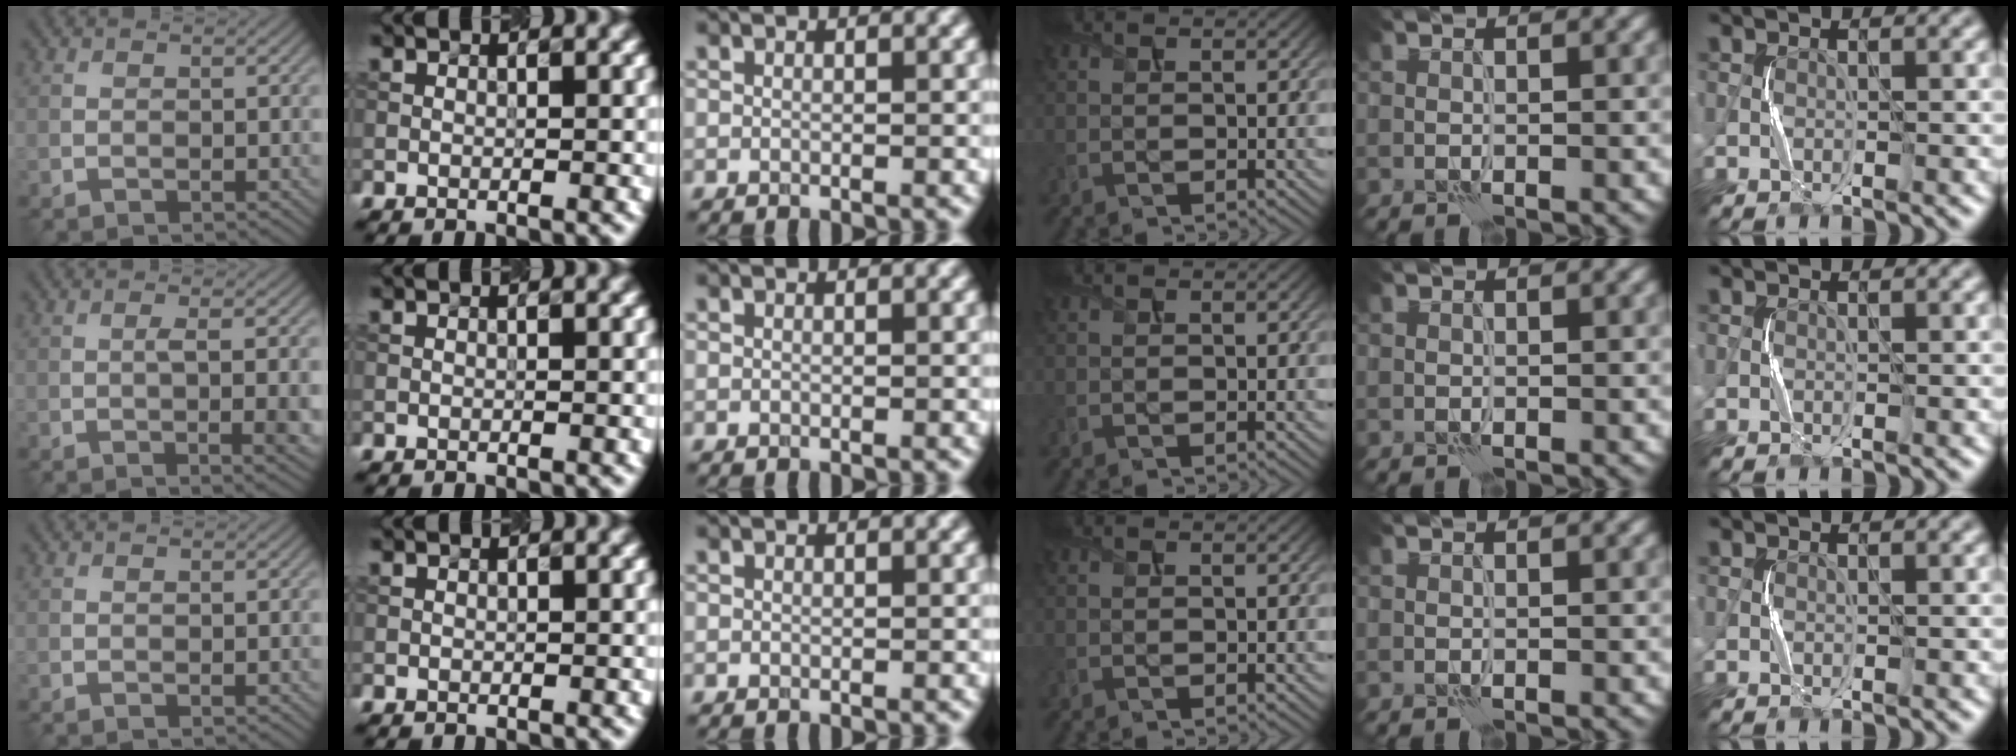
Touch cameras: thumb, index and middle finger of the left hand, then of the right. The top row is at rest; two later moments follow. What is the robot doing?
{"motion": "squeeze", "object": "stress ball aka squeeze ball"}